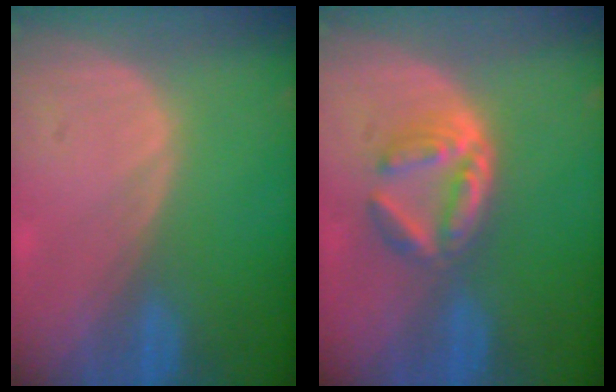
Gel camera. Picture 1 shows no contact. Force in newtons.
{"total": 5.9, "press": 5.3, "slide": 2.7}